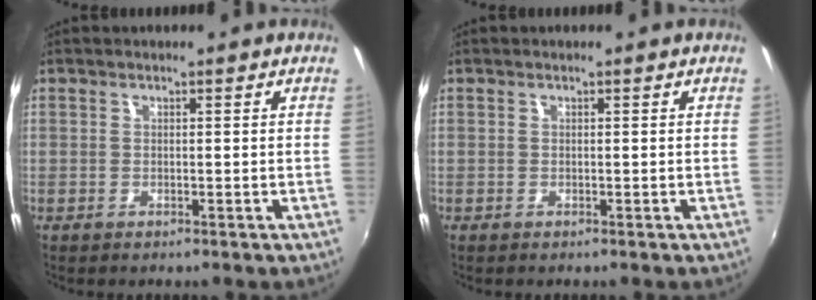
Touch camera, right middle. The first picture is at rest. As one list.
[{"total": 0.0}]